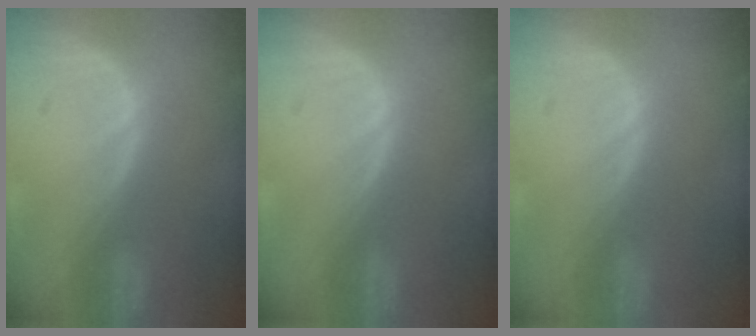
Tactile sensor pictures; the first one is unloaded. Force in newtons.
{"total": 0.0}
{"total": 0.0}